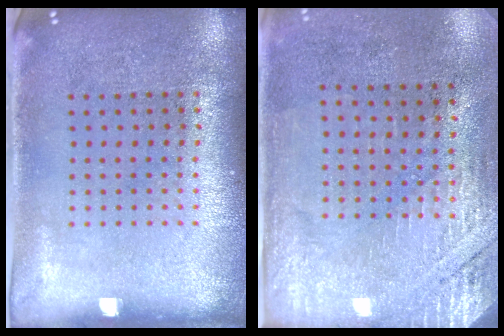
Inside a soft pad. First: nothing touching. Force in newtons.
{"total": 2.7, "press": 2.4, "slide": 1.2}